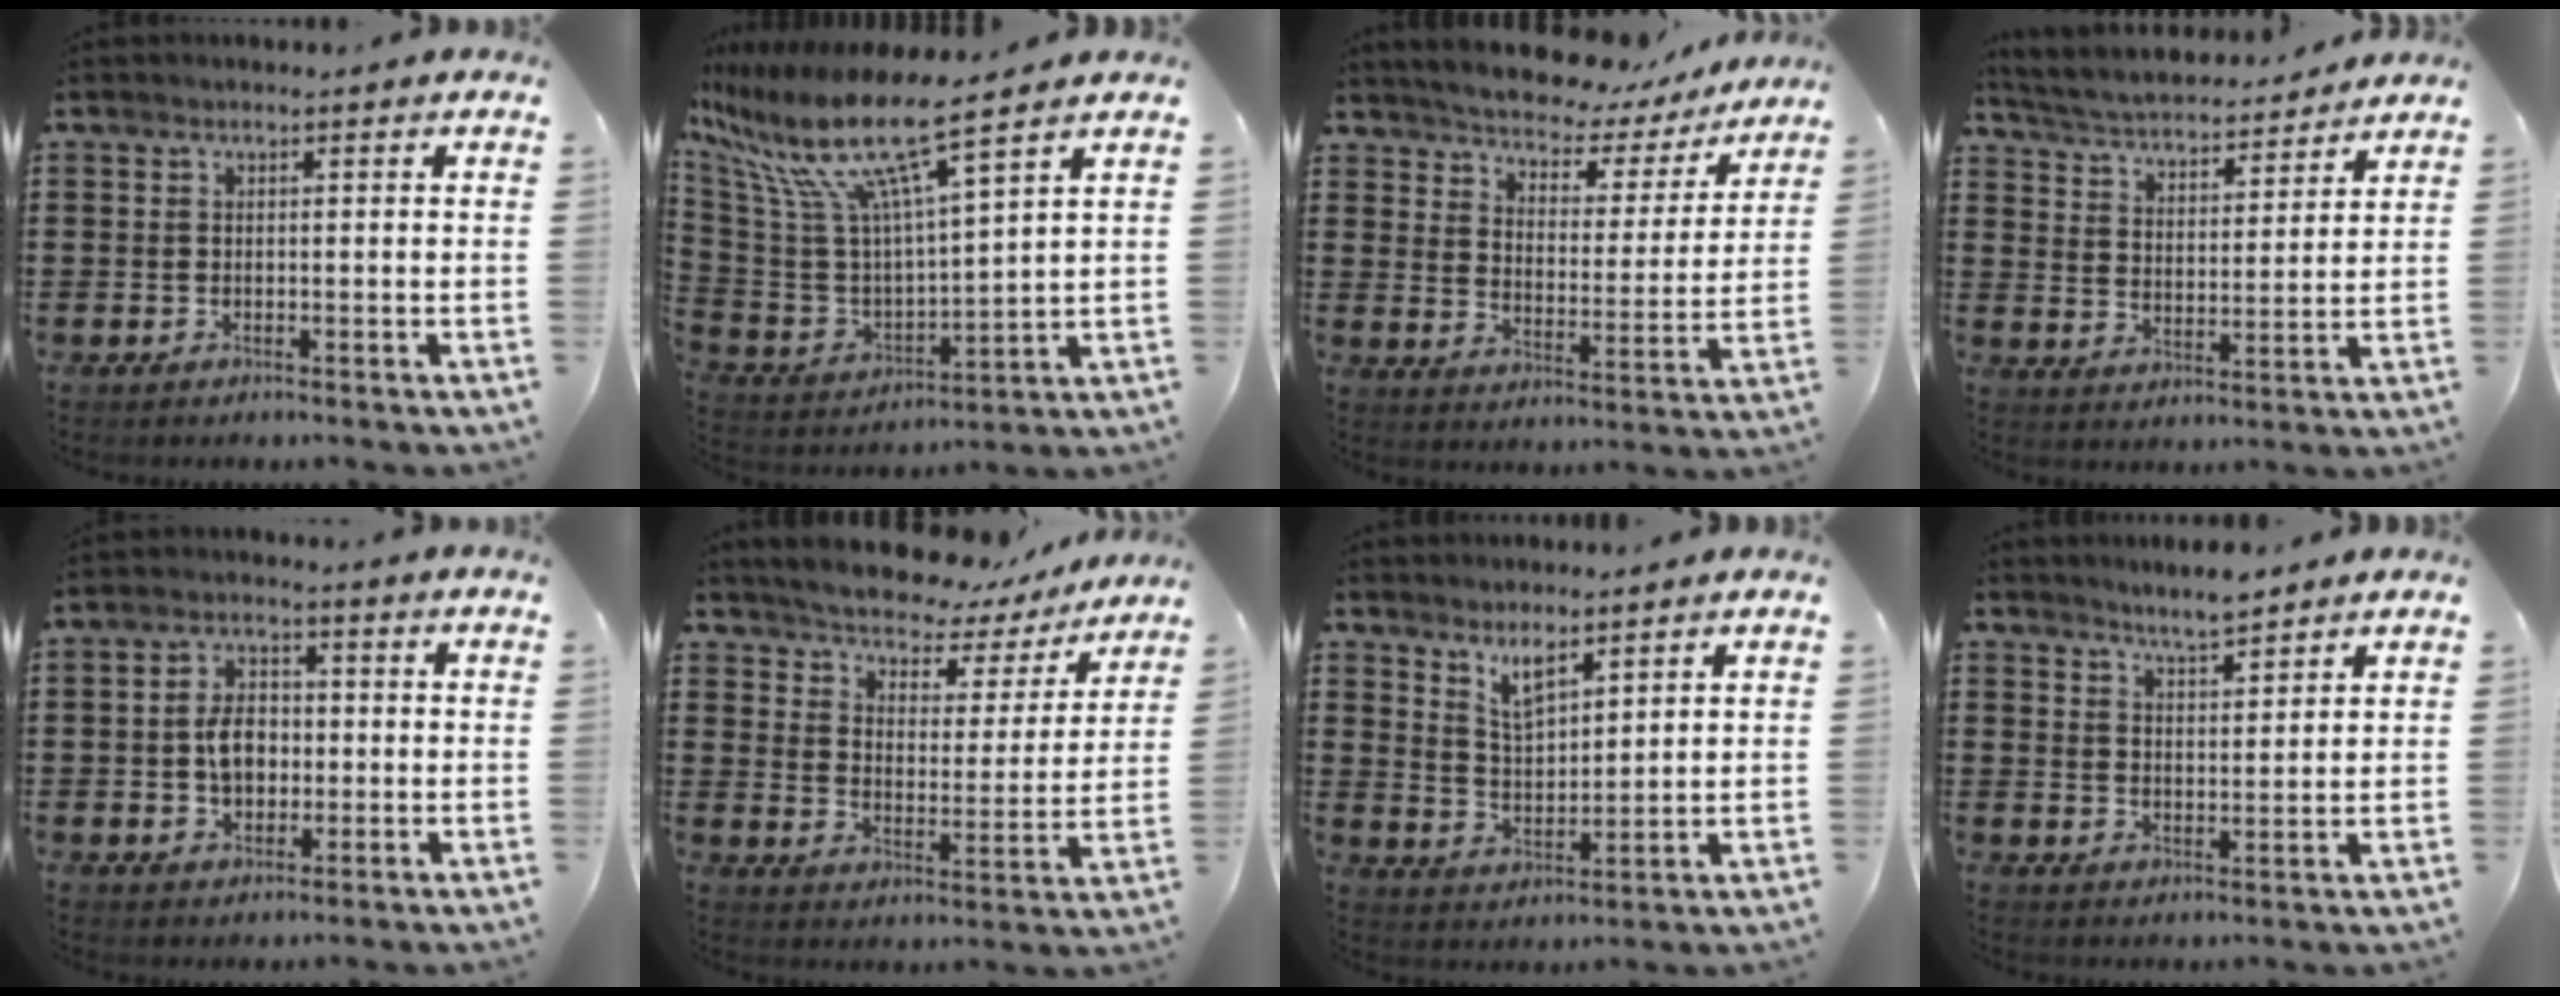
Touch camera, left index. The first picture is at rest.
{"total": 12.4, "force": [8.5, 1.9, 8.9], "torque": [-0.205, -0.052, 0.139]}
{"total": 4.8, "force": [4.6, 0.8, 0.8], "torque": [-0.043, -0.039, 0.073]}
{"total": 4.0, "force": [3.9, 0.1, 0.7], "torque": [-0.038, -0.031, 0.061]}
{"total": 5.4, "force": [-0.5, 3.8, 3.8], "torque": [-0.077, 0.008, -0.016]}
{"total": 5.1, "force": [4.9, 0.9, 1.1], "torque": [-0.050, -0.039, 0.079]}
{"total": 4.5, "force": [3.8, 1.2, 2.2], "torque": [-0.055, -0.006, 0.069]}
{"total": 4.1, "force": [4.0, 0.1, 1.0], "torque": [-0.029, -0.008, 0.073]}